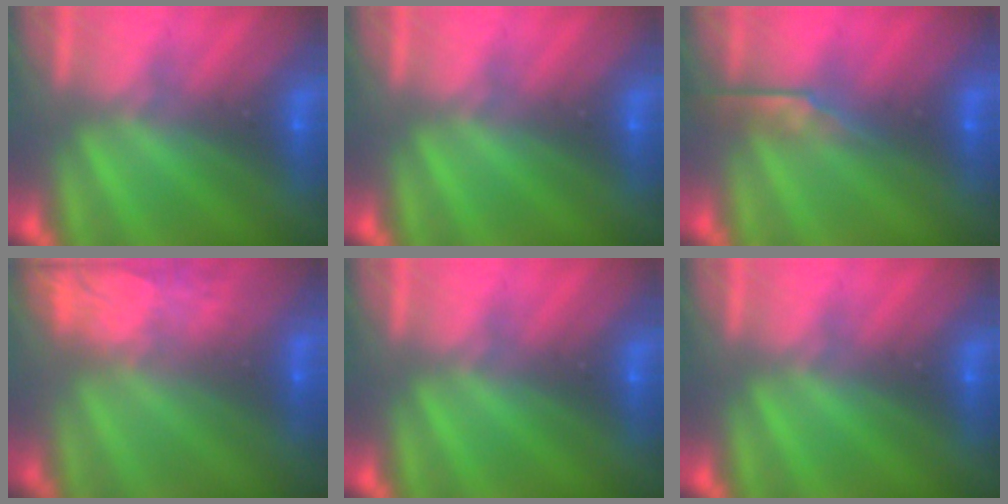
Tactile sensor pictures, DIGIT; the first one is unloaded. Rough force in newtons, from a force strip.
{"total": 0.0}
{"total": 2.8}
{"total": 7.8}
{"total": 0.0}
{"total": 0.0}